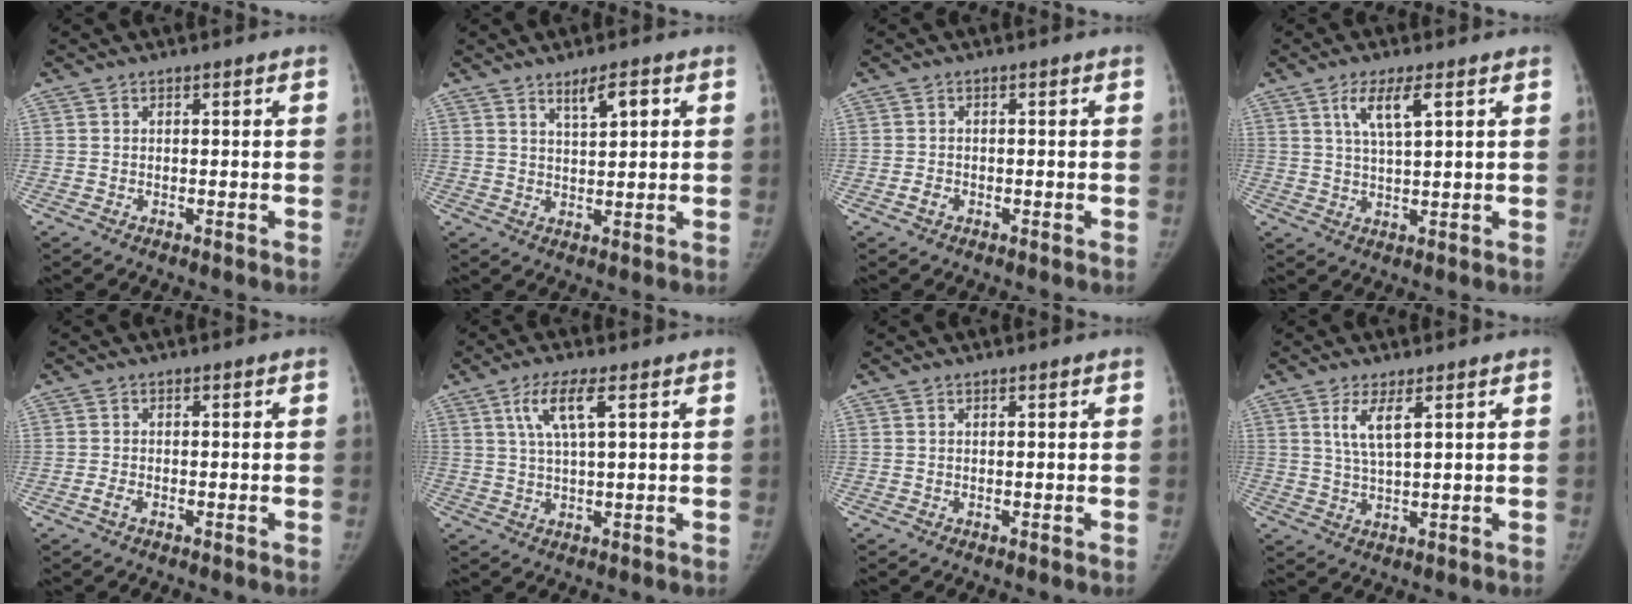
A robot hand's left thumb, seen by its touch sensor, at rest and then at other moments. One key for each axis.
{"total": 4.2, "fx": 2.2, "fy": 1.1, "fz": 3.4, "tx": -0.055, "ty": -0.010, "tz": 0.040}
{"total": 1.4, "fx": -0.7, "fy": 1.0, "fz": 0.6, "tx": -0.011, "ty": 0.007, "tz": -0.014}
{"total": 5.9, "fx": 2.7, "fy": 1.4, "fz": 5.1, "tx": -0.096, "ty": -0.010, "tz": 0.054}
{"total": 1.1, "fx": -0.6, "fy": 0.5, "fz": 0.8, "tx": -0.020, "ty": 0.001, "tz": -0.013}
{"total": 6.2, "fx": 2.5, "fy": 1.1, "fz": 5.5, "tx": -0.121, "ty": 0.000, "tz": 0.051}
{"total": 0.0}
{"total": 4.7, "fx": 2.1, "fy": 1.0, "fz": 4.1, "tx": -0.086, "ty": -0.015, "tz": 0.049}